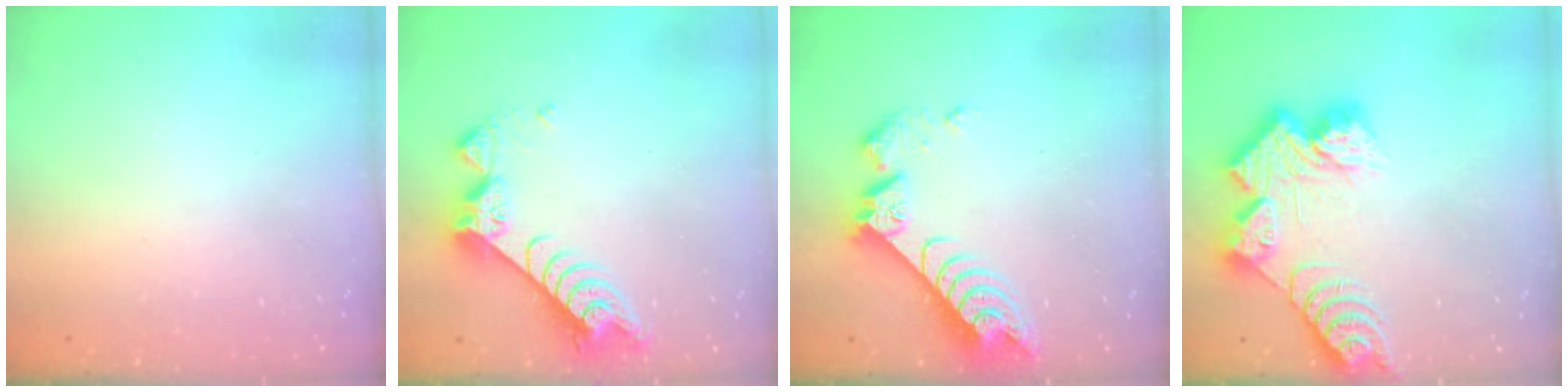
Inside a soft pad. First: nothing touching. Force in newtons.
{"total": 9.1, "press": 9.1, "slide": 0.7}
{"total": 8.7, "press": 8.6, "slide": 1.0}
{"total": 17.1, "press": 17.0, "slide": 1.3}